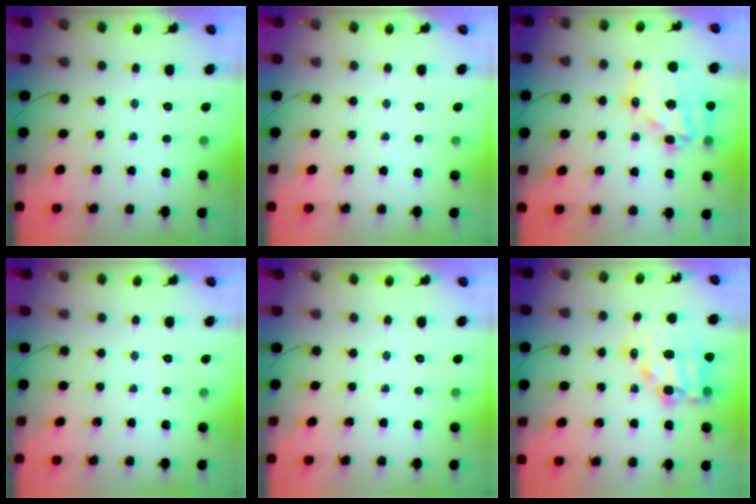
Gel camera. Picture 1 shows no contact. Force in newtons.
{"total": 0.0}
{"total": 16.6, "press": 16.1, "slide": 4.1}
{"total": 0.0}
{"total": 0.0}
{"total": 11.9, "press": 11.6, "slide": 2.9}